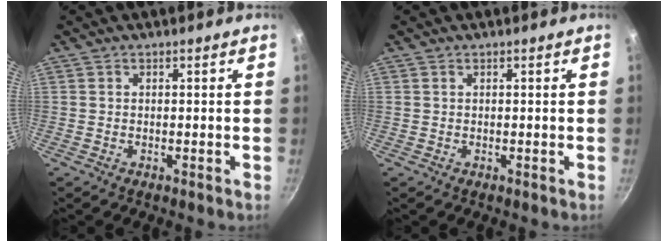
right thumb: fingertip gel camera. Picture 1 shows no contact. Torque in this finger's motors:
{"motor_torque": [0.48, 0.27, -0.34, 0.14, 0.03]}